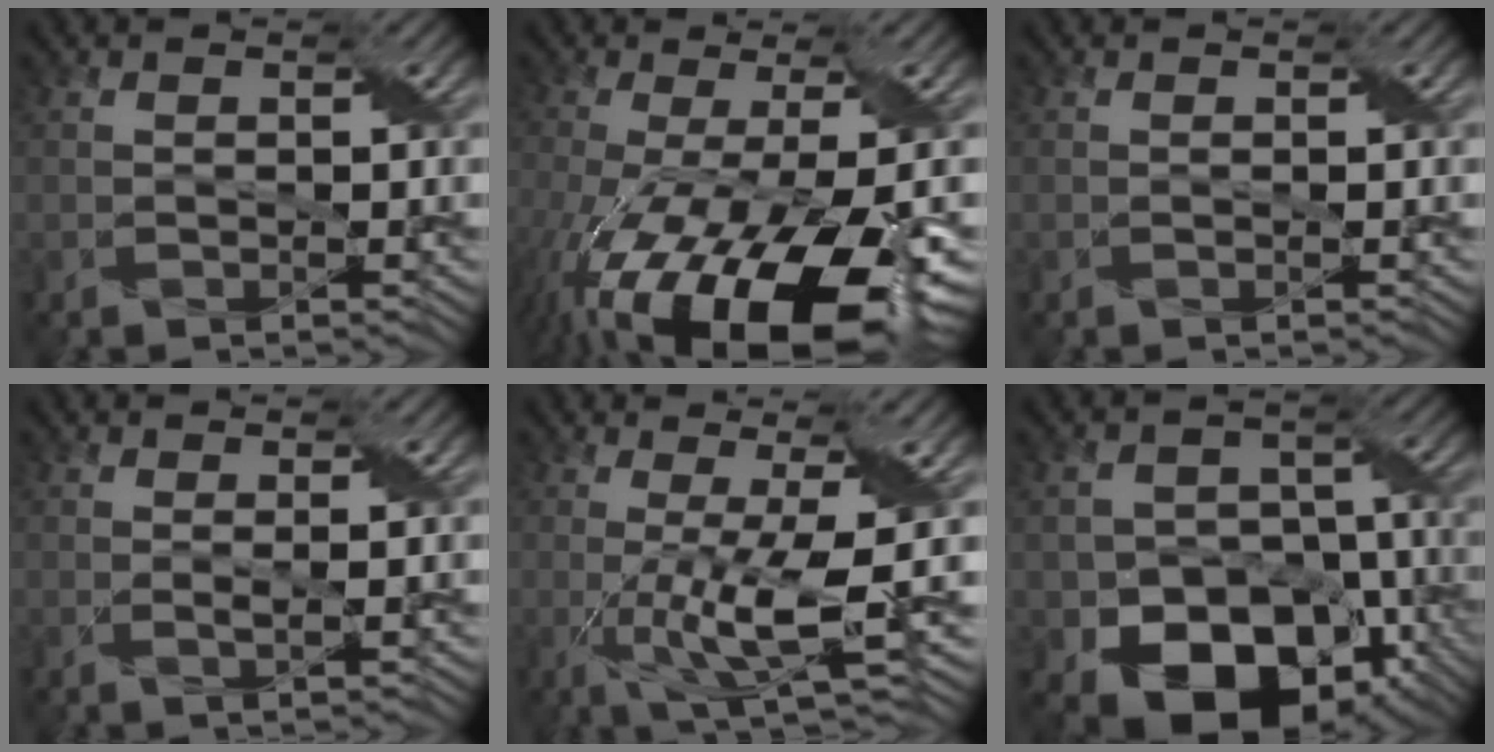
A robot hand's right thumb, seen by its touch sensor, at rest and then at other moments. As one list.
[{"total": 18.4, "force": [-7.9, 7.2, 15.0], "torque": [-0.285, -0.056, -0.107]}, {"total": 0.0}, {"total": 1.3, "force": [0.4, 0.2, 1.2], "torque": [-0.027, 0.001, 0.004]}, {"total": 9.1, "force": [-1.4, 1.6, 8.8], "torque": [-0.162, 0.003, -0.019]}, {"total": 14.0, "force": [-7.0, 10.0, 7.0], "torque": [-0.113, -0.025, -0.115]}]